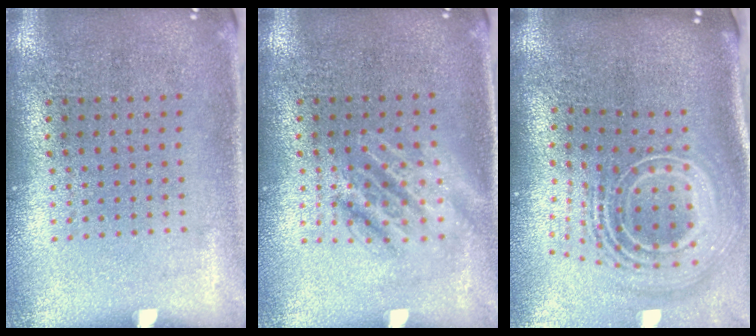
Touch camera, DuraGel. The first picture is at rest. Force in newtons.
{"total": 1.3, "press": 1.3, "slide": 0.1}
{"total": 3.0, "press": 2.0, "slide": 2.3}